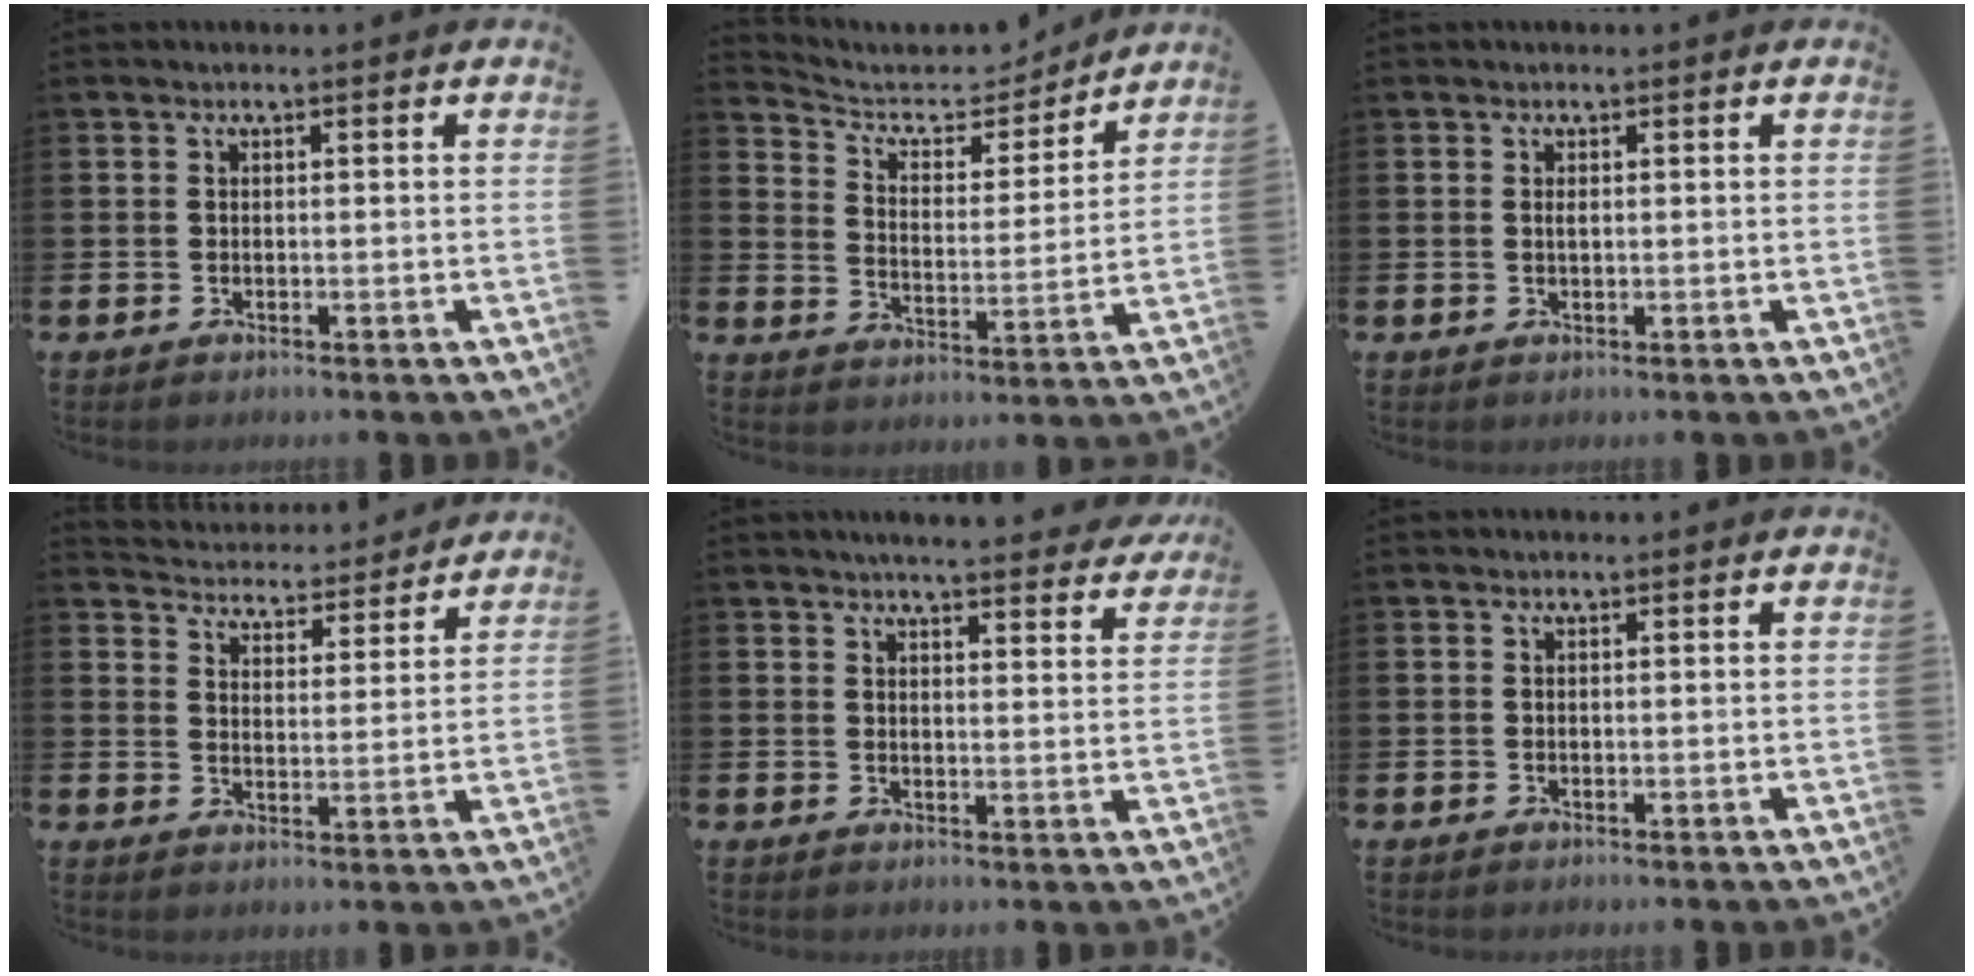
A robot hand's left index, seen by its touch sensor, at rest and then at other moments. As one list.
[{"total": 6.4, "force": [5.8, 2.4, 1.1], "torque": [-0.055, -0.046, 0.098]}, {"total": 0.6, "force": [0.2, 0.2, 0.6], "torque": [-0.012, 0.001, 0.004]}, {"total": 4.5, "force": [4.4, 0.9, -0.2], "torque": [-0.017, -0.040, 0.075]}, {"total": 4.8, "force": [4.7, 0.0, 1.1], "torque": [-0.022, -0.029, 0.081]}, {"total": 0.0}]